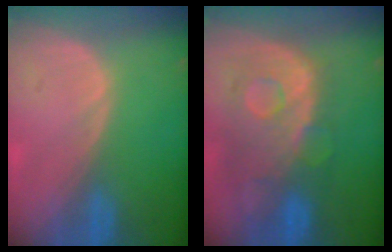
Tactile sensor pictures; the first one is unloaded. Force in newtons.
{"total": 11.3, "press": 9.7, "slide": 5.7}